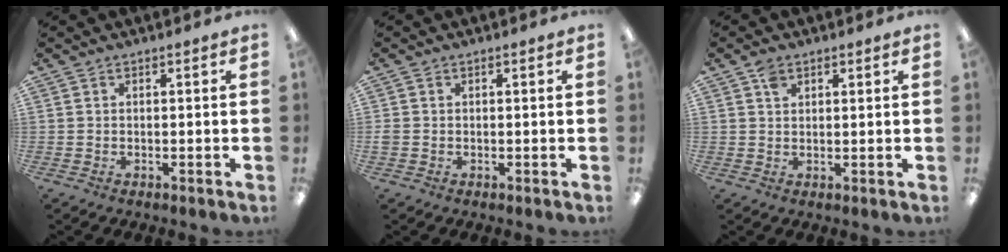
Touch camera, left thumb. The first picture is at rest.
{"total": 0.9, "force": [-0.2, 0.7, 0.5], "torque": [-0.009, 0.004, -0.005]}
{"total": 2.5, "force": [1.5, 1.5, 1.2], "torque": [-0.020, -0.002, 0.027]}